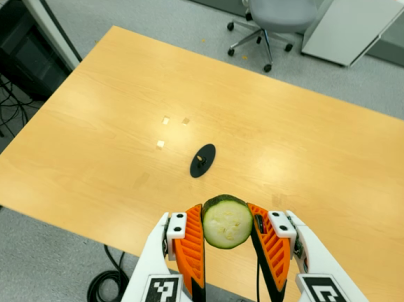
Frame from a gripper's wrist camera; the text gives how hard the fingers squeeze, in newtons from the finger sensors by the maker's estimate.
{"total": 12.5, "left": 13.6, "right": 11.4}